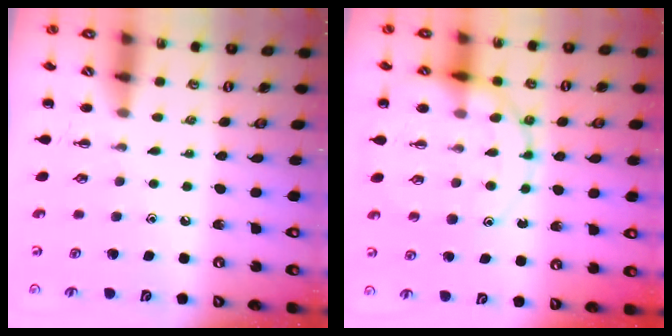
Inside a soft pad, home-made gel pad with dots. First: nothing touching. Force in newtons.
{"total": 14.2, "press": 14.0, "slide": 2.4}